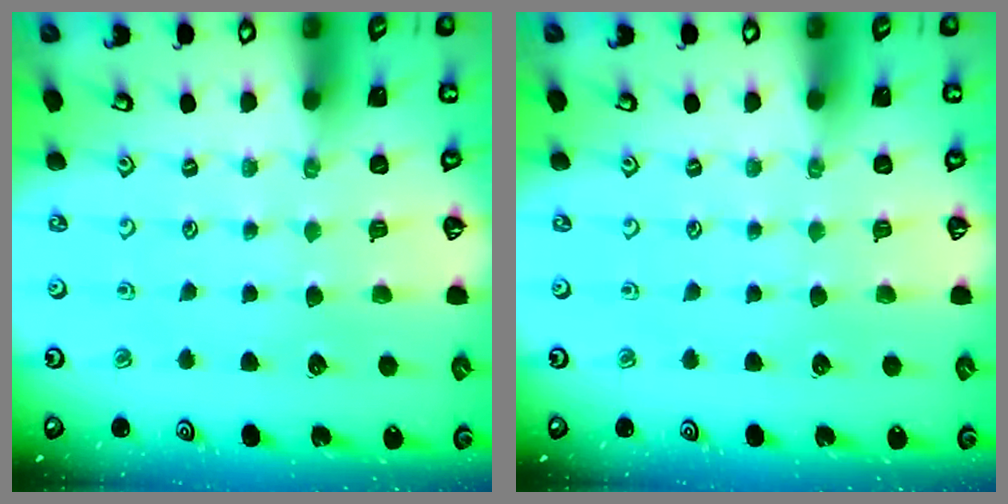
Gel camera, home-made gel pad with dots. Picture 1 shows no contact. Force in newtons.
{"total": 0.0}